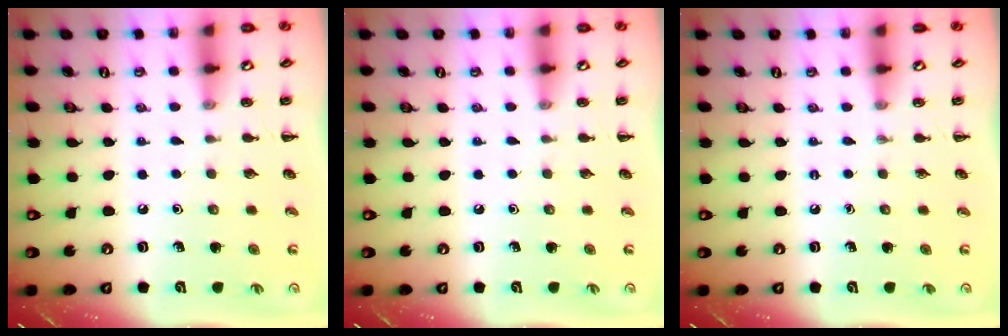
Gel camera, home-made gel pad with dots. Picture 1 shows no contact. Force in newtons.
{"total": 0.0}
{"total": 0.0}